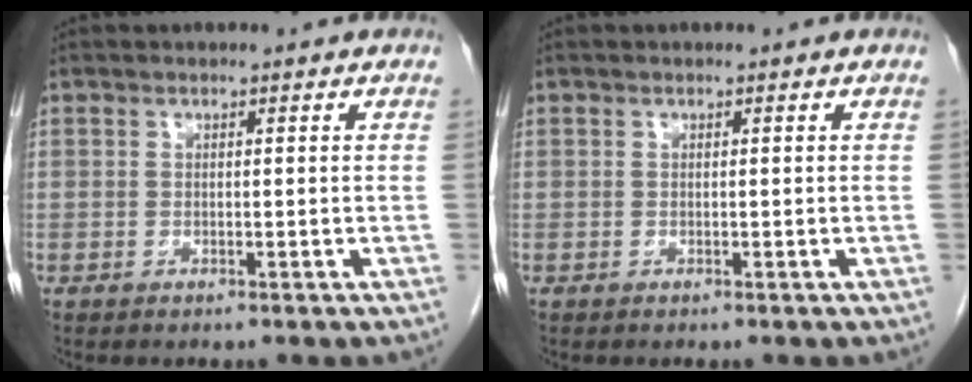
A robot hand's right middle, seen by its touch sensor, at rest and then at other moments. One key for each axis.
{"total": 0.0}